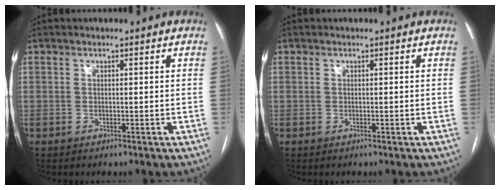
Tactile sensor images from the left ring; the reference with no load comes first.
{"total": 0.0}